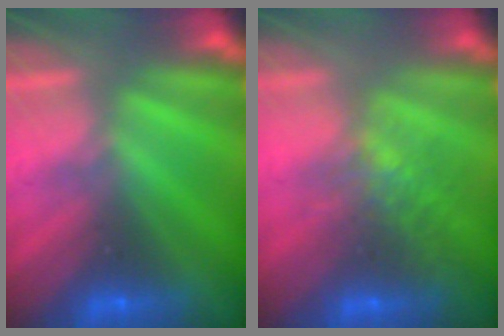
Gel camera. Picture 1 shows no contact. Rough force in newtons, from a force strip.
{"total": 4.4}